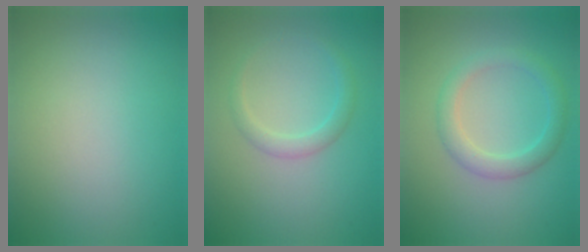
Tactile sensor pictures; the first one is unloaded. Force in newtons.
{"total": 1.7, "press": 1.7, "slide": 0.1}
{"total": 2.7, "press": 2.7, "slide": 0.1}